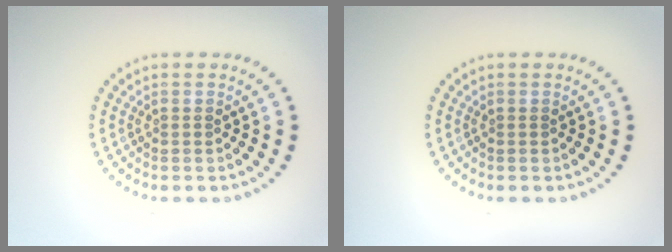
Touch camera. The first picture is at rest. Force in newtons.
{"total": 0.0}